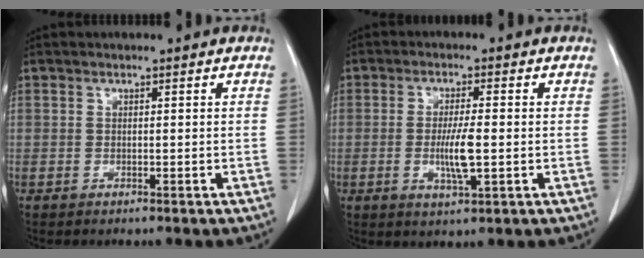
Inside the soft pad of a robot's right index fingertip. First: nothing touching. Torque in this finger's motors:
{"motor_torque": [1.16, 0.04, 0.56, 0.12]}